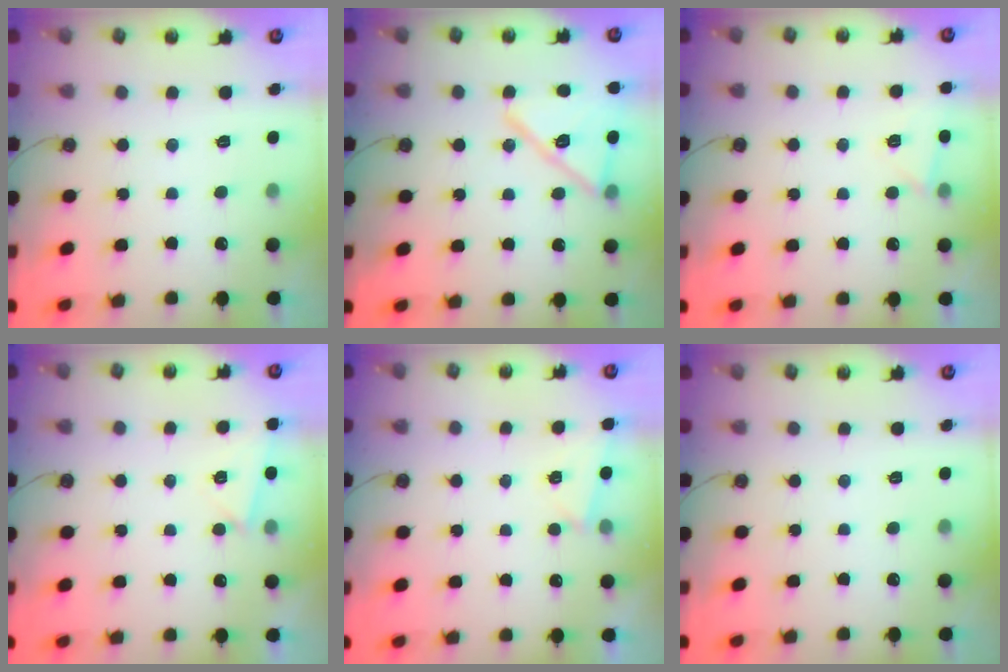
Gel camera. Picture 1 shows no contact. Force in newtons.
{"total": 17.0, "press": 13.9, "slide": 9.9}
{"total": 4.0, "press": 4.0, "slide": 0.4}
{"total": 2.6, "press": 1.5, "slide": 2.1}
{"total": 2.6, "press": 1.5, "slide": 2.1}
{"total": 0.0}